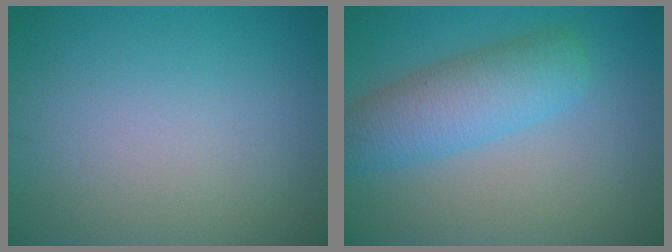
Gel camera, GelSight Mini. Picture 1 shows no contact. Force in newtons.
{"total": 5.6, "press": 5.6, "slide": 0.2}